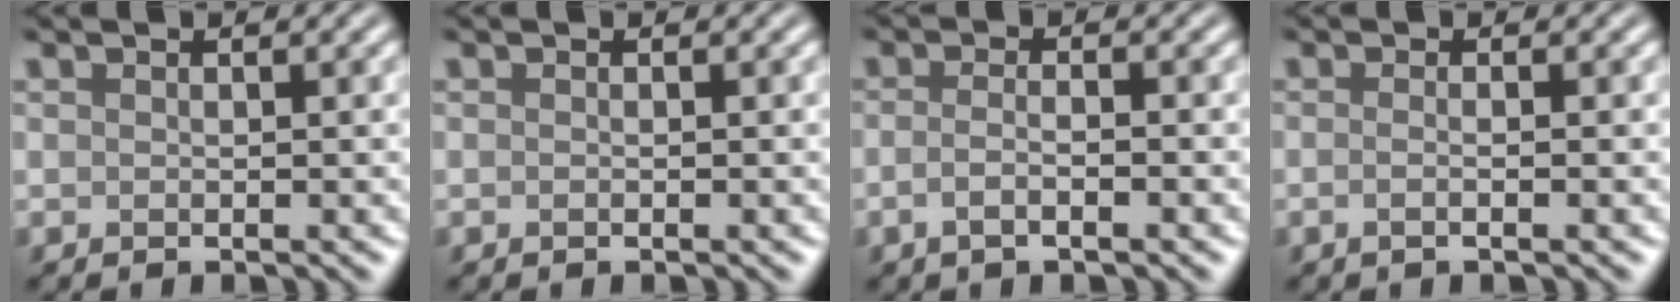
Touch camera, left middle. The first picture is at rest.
{"total": 0.0}
{"total": 2.1, "force": [-0.9, 0.7, 1.8], "torque": [-0.029, 0.000, -0.019]}
{"total": 1.9, "force": [-0.1, 1.0, 1.6], "torque": [-0.003, -0.008, -0.022]}